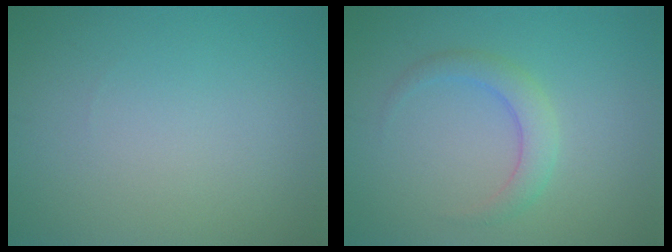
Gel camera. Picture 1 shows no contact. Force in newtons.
{"total": 2.4, "press": 2.4, "slide": 0.0}